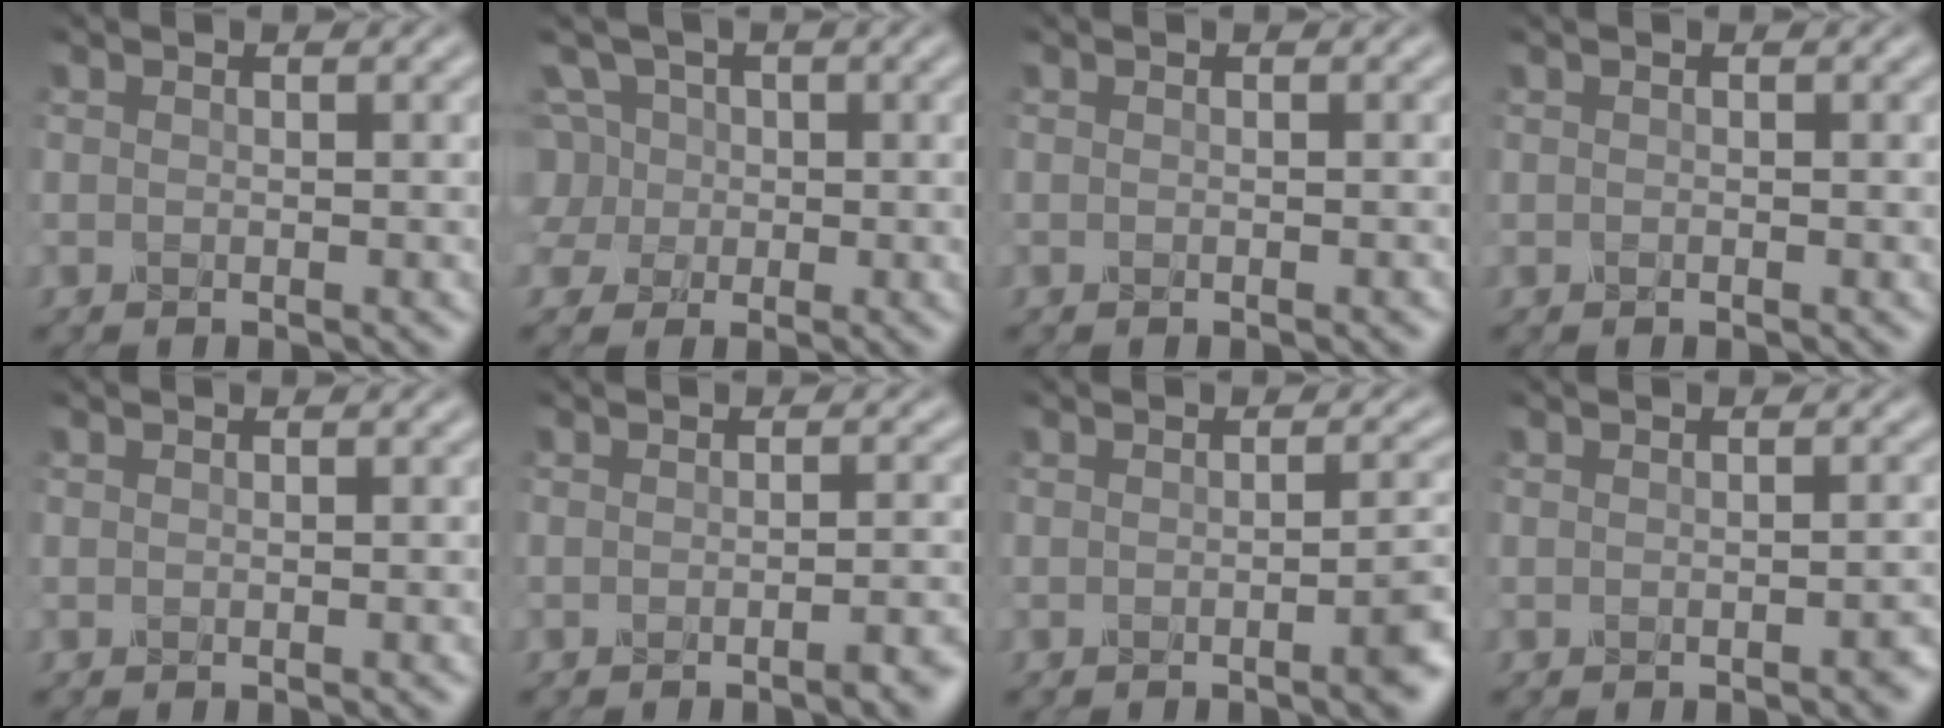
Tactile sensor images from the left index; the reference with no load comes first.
{"total": 5.4, "force": [1.0, 4.8, 2.4], "torque": [-0.049, 0.042, -0.013]}
{"total": 0.6, "force": [-0.2, 0.3, 0.5], "torque": [-0.003, -0.002, -0.002]}
{"total": 0.0}
{"total": 0.9, "force": [-0.2, 0.4, 0.8], "torque": [-0.003, -0.003, -0.002]}
{"total": 3.8, "force": [-1.9, 1.3, 3.0], "torque": [-0.017, 0.007, -0.027]}
{"total": 4.3, "force": [-1.4, 1.5, 3.8], "torque": [-0.032, -0.003, -0.019]}
{"total": 1.7, "force": [-1.0, 0.5, 1.3], "torque": [-0.012, 0.002, -0.013]}